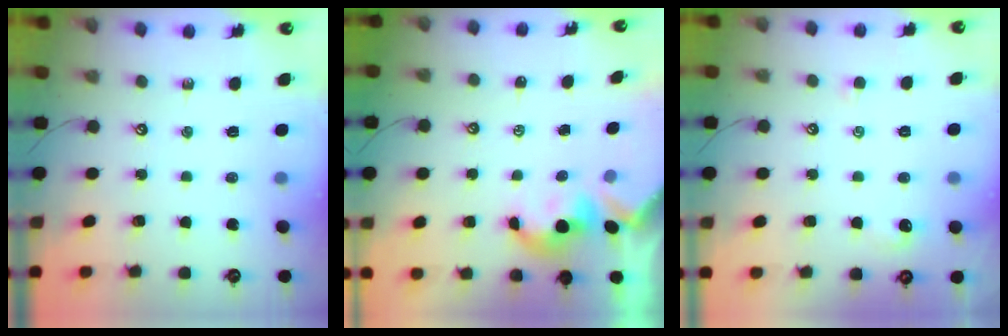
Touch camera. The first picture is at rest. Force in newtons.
{"total": 1.7, "press": 1.7, "slide": 0.2}
{"total": 1.4, "press": 1.3, "slide": 0.4}